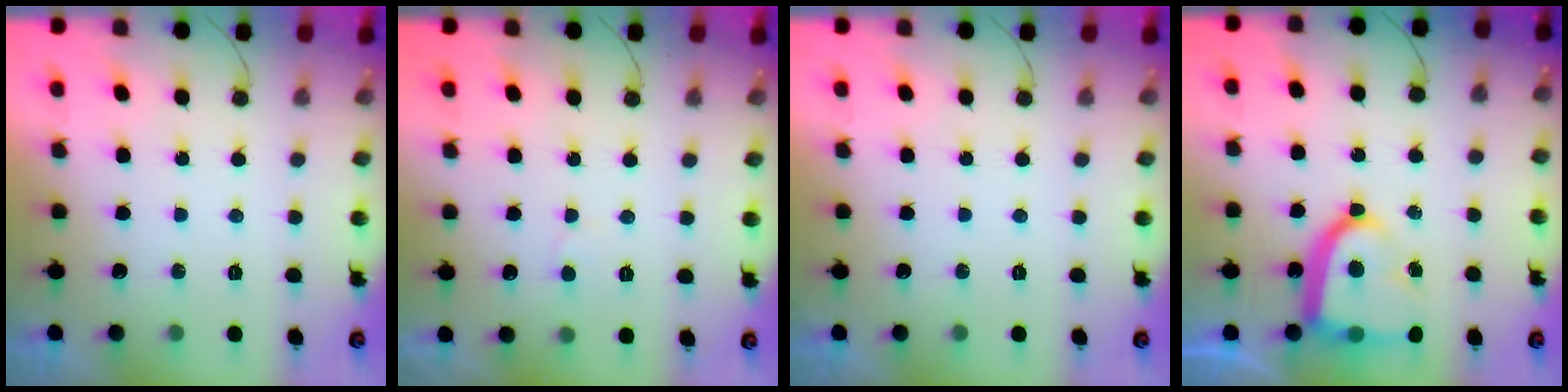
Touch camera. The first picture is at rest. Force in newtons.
{"total": 3.8, "press": 3.8, "slide": 0.4}
{"total": 0.0}
{"total": 17.0, "press": 16.9, "slide": 1.8}